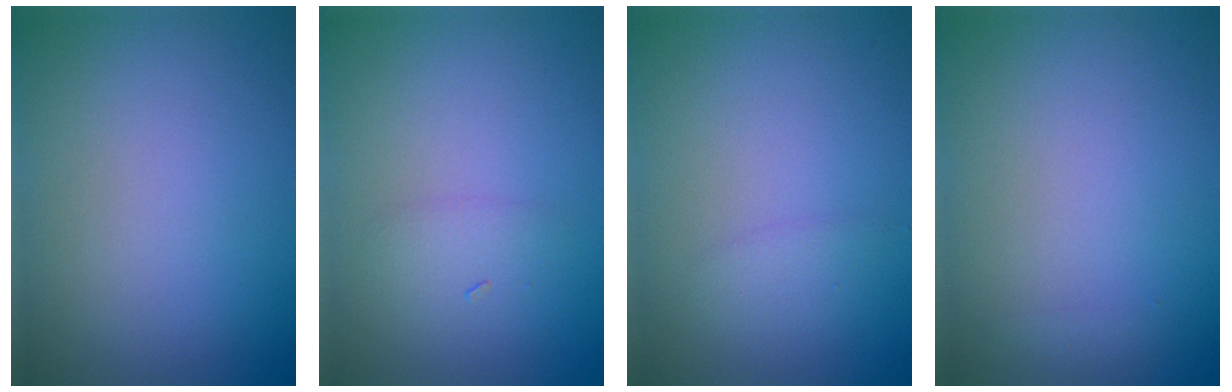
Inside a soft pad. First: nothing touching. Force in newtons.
{"total": 1.3, "press": 1.3, "slide": 0.1}
{"total": 1.1, "press": 1.1, "slide": 0.1}
{"total": 0.6, "press": 0.6, "slide": 0.0}